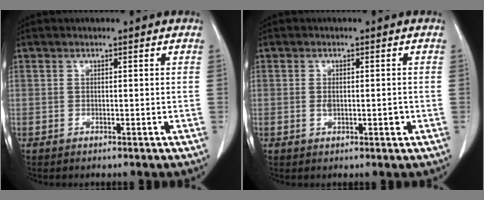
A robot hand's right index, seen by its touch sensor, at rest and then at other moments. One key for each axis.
{"total": 2.6, "fx": -0.3, "fy": 1.2, "fz": 2.2, "tx": -0.040, "ty": -0.002, "tz": 0.000}